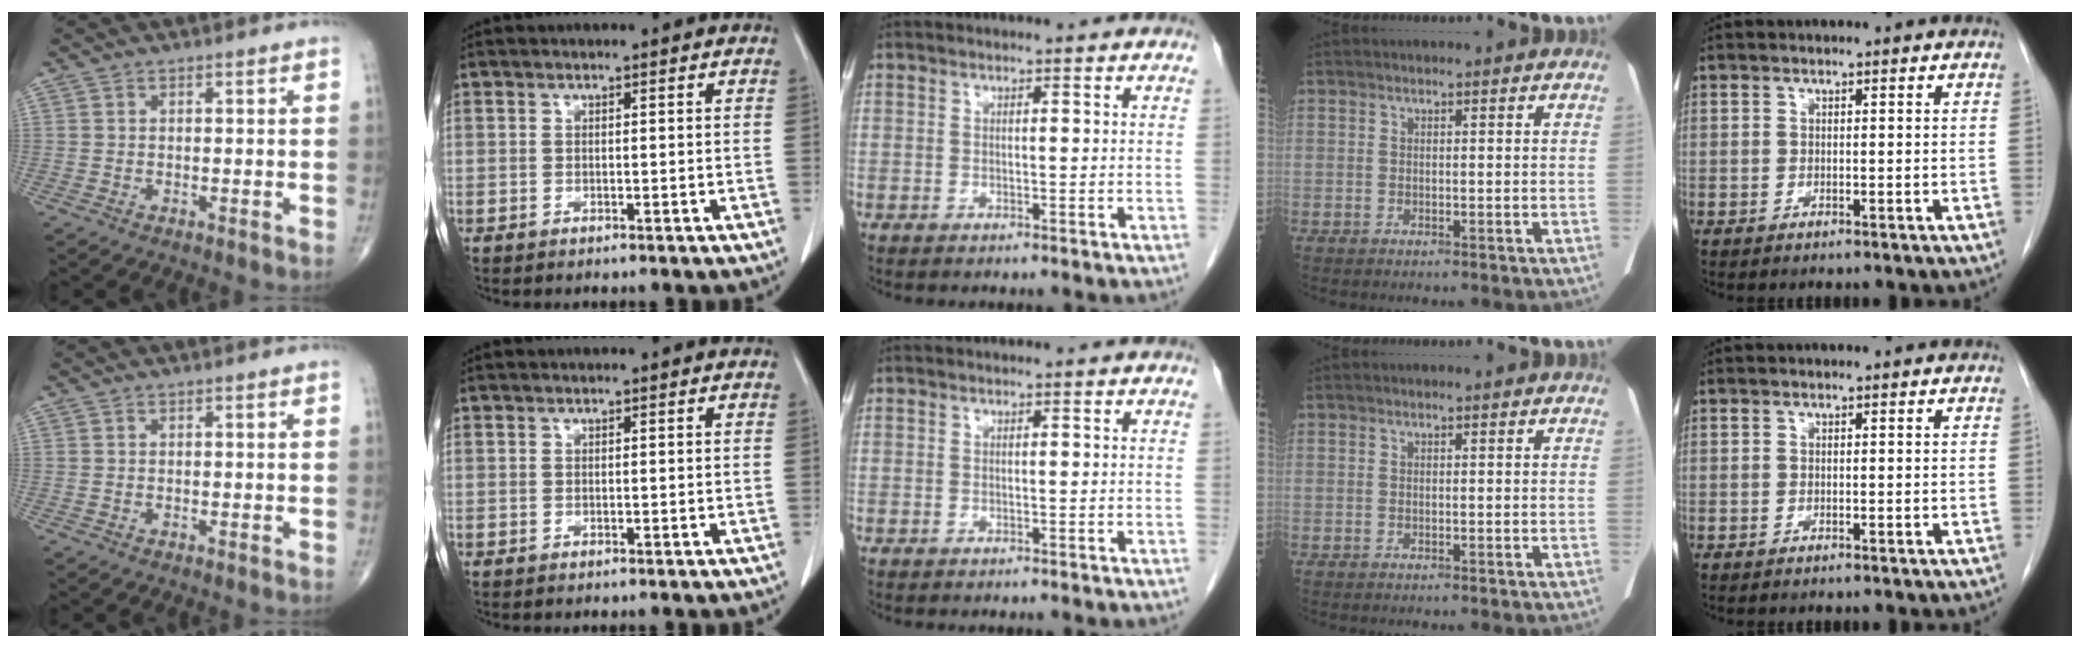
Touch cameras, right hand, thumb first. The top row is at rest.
{}